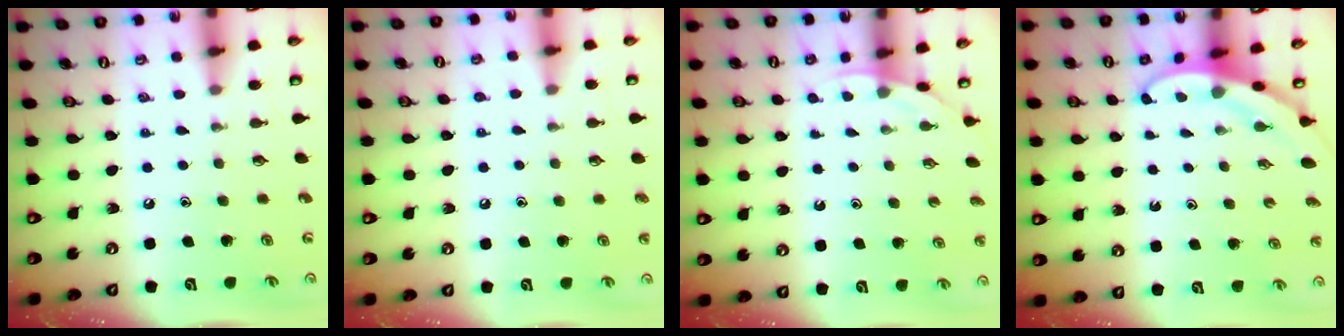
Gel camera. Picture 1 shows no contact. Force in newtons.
{"total": 2.1, "press": 2.1, "slide": 0.2}
{"total": 1.9, "press": 1.9, "slide": 0.1}
{"total": 3.3, "press": 3.3, "slide": 0.2}